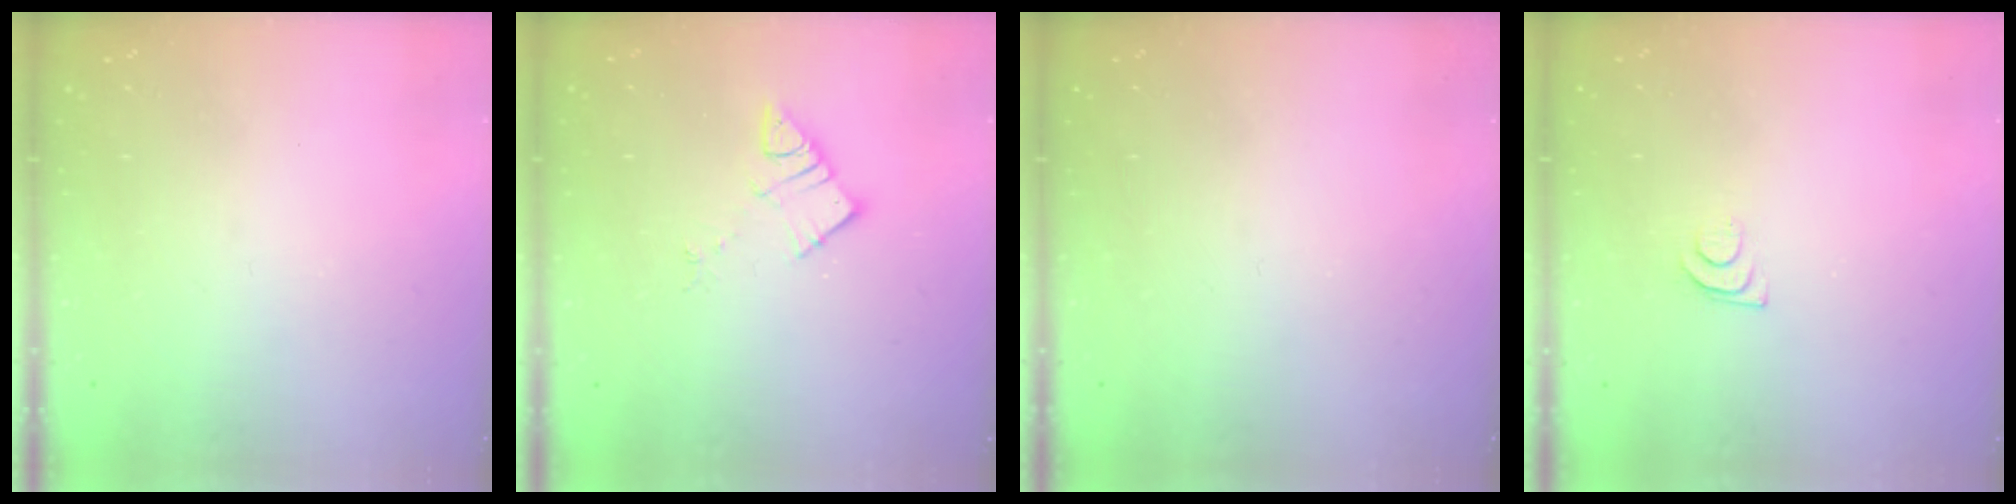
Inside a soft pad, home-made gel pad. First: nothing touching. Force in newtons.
{"total": 5.8, "press": 5.8, "slide": 0.0}
{"total": 0.0}
{"total": 4.2, "press": 4.2, "slide": 0.5}